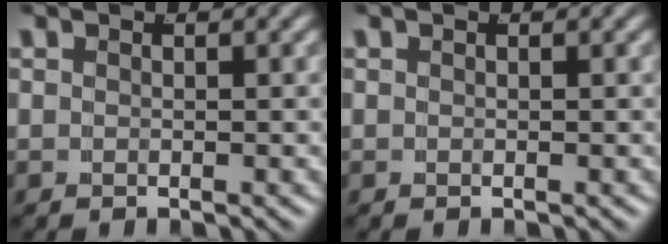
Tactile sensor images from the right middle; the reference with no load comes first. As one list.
[{"total": 0.0}]